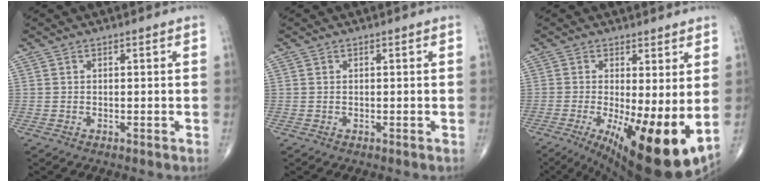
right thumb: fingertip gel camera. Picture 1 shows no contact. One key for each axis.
{"total": 0.0}
{"total": 16.3, "fx": -2.4, "fy": 5.1, "fz": 15.3, "tx": -0.214, "ty": -0.026, "tz": -0.017}